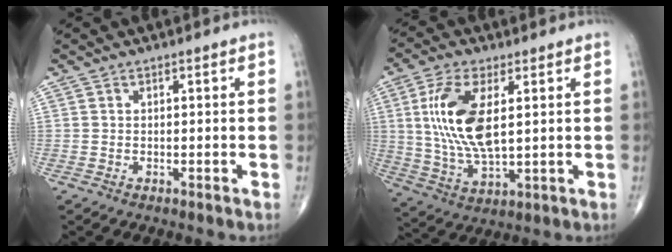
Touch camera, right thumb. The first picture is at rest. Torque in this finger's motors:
{"motor_torque": [0.84, 1.66, 1.63, 0.54, 0.57]}